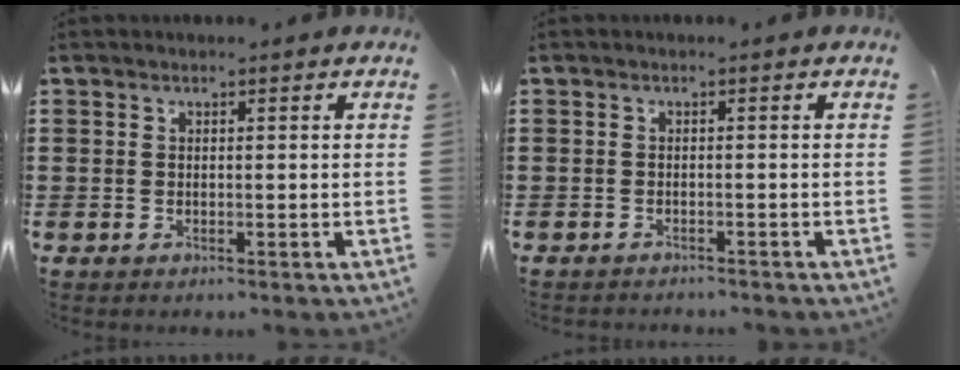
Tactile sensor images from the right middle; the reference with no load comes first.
{"total": 0.9, "force": [-0.9, 0.1, -0.1], "torque": [-0.002, 0.003, -0.021]}